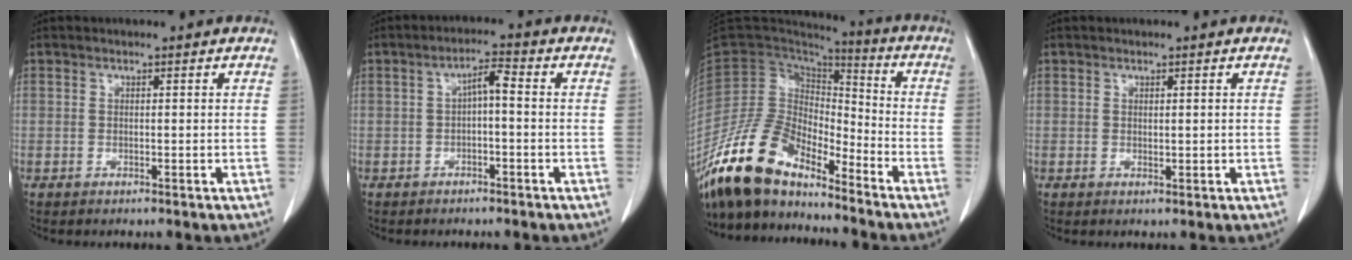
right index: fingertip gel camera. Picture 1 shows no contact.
{"total": 3.2, "force": [0.0, 0.8, 3.1], "torque": [-0.052, 0.016, -0.001]}
{"total": 14.9, "force": [-12.7, 4.9, 6.1], "torque": [-0.123, 0.026, -0.246]}
{"total": 0.8, "force": [0.3, 0.3, 0.7], "torque": [-0.010, -0.004, 0.007]}